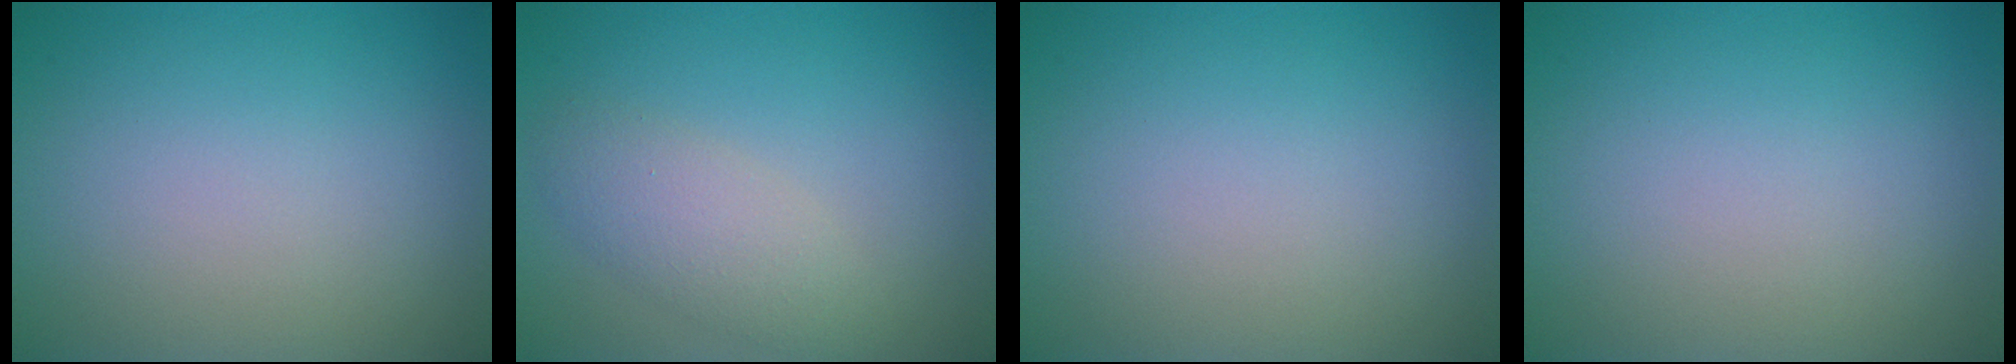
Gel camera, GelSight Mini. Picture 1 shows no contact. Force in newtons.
{"total": 2.9, "press": 2.9, "slide": 0.3}
{"total": 0.0}
{"total": 0.0}